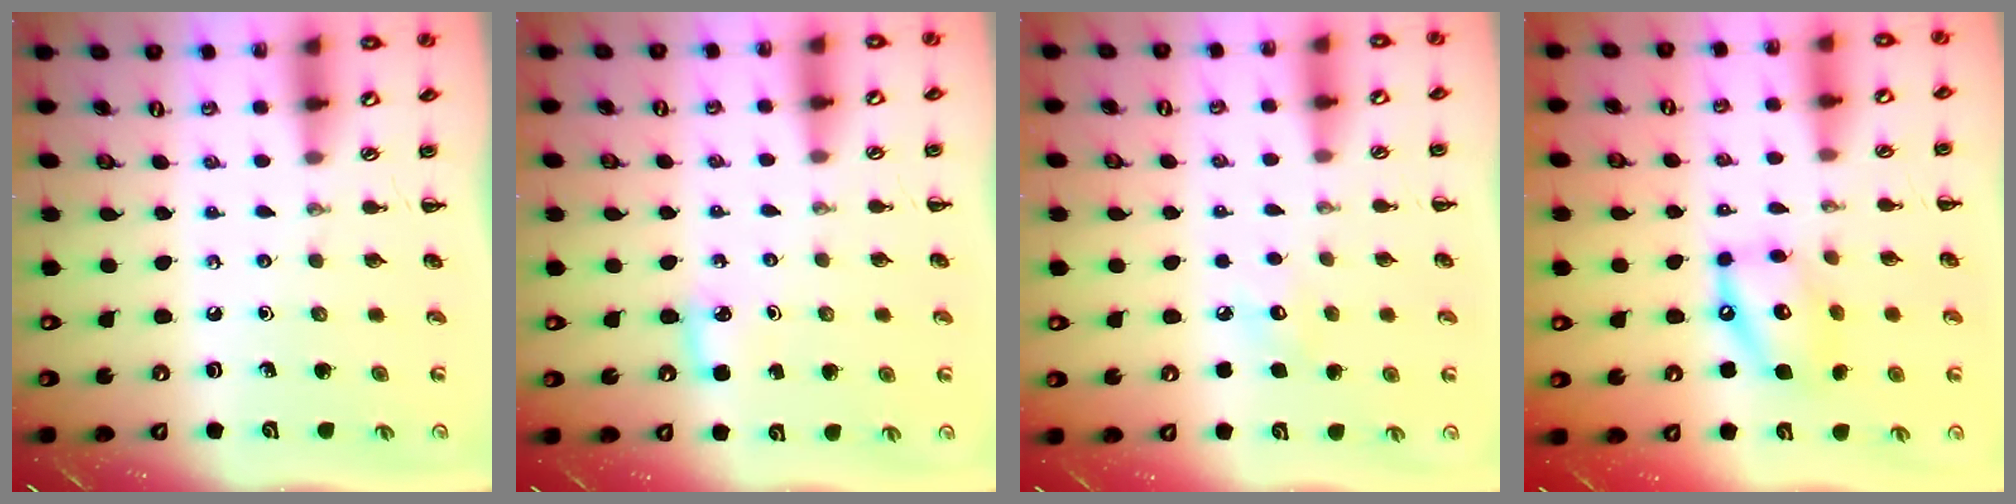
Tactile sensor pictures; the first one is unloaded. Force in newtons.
{"total": 4.9, "press": 4.5, "slide": 1.7}
{"total": 6.2, "press": 6.0, "slide": 1.6}
{"total": 12.5, "press": 12.3, "slide": 2.3}